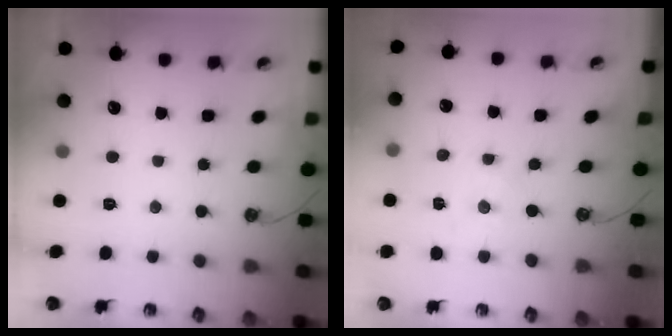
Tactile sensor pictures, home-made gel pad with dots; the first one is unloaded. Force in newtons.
{"total": 0.0}